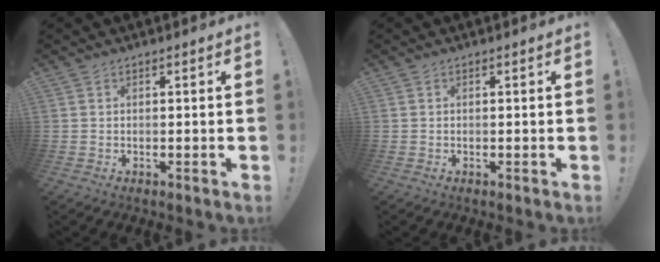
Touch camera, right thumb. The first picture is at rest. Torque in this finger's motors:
{"motor_torque": [-0.01, -0.17, 0.10, -0.11, -0.06]}